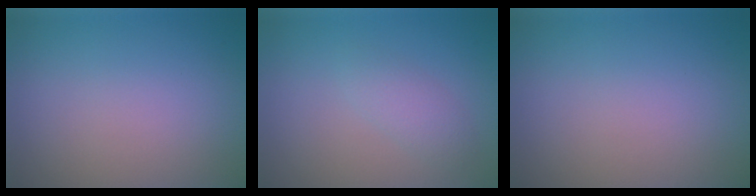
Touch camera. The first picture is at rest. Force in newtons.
{"total": 1.8, "press": 1.8, "slide": 0.1}
{"total": 0.0}